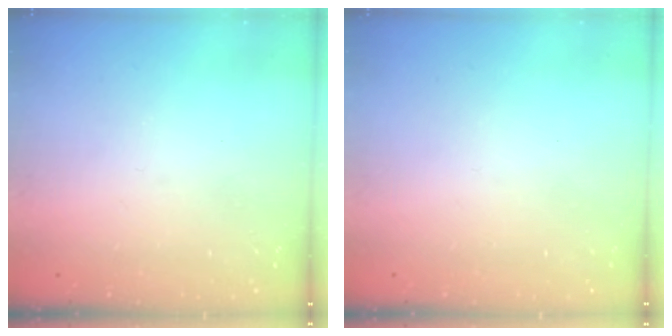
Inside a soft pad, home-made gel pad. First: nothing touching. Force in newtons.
{"total": 1.7, "press": 1.7, "slide": 0.1}